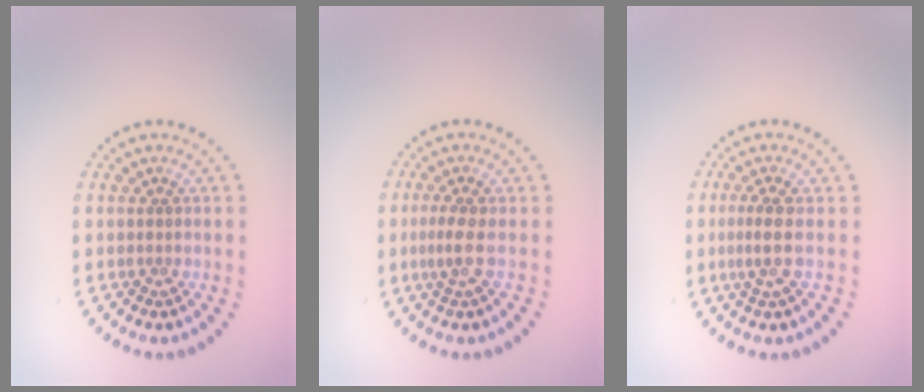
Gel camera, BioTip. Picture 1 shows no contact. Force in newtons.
{"total": 1.7, "press": 1.3, "slide": 1.1}
{"total": 2.0, "press": 1.6, "slide": 1.3}